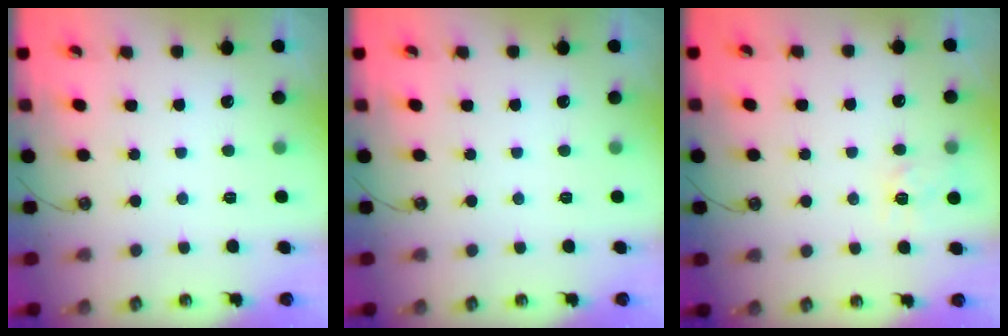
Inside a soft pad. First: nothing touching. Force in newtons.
{"total": 0.0}
{"total": 5.5, "press": 5.5, "slide": 0.5}